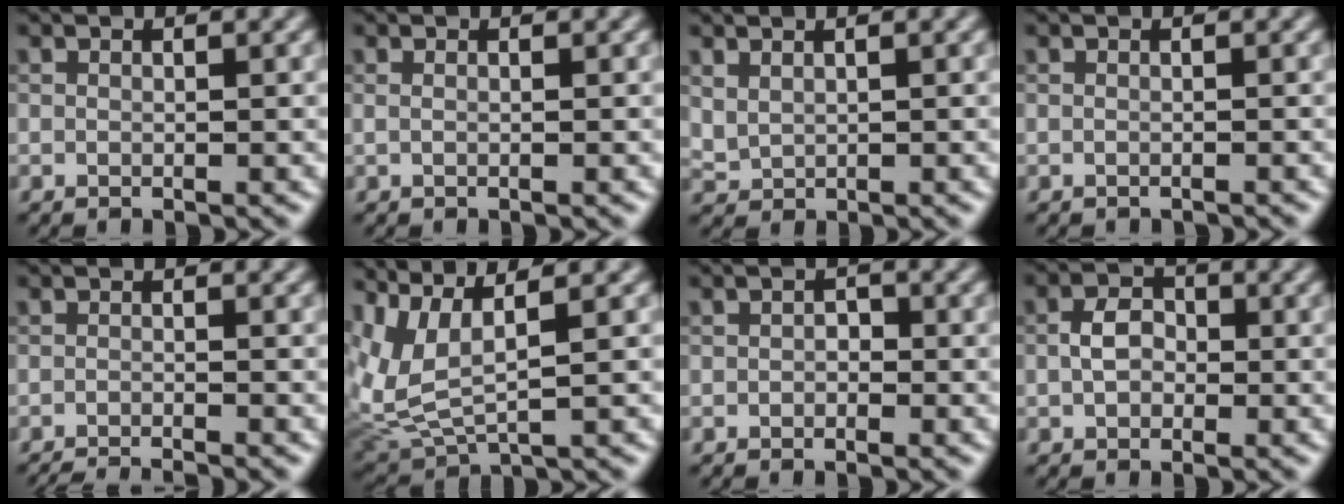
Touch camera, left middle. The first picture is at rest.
{"total": 0.5, "force": [0.1, 0.2, 0.4], "torque": [-0.008, -0.001, -0.001]}
{"total": 1.2, "force": [0.9, 0.6, 0.4], "torque": [-0.013, -0.001, 0.028]}
{"total": 0.7, "force": [-0.7, 0.0, 0.0], "torque": [0.003, -0.003, -0.012]}
{"total": 3.3, "force": [-3.0, 0.4, 1.3], "torque": [-0.018, -0.012, -0.054]}
{"total": 5.4, "force": [2.2, 2.1, 4.5], "torque": [-0.127, 0.003, 0.052]}
{"total": 0.9, "force": [-0.3, 0.7, 0.5], "torque": [-0.007, -0.001, -0.008]}
{"total": 2.5, "force": [-0.3, 1.9, 1.7], "torque": [-0.030, 0.004, -0.011]}